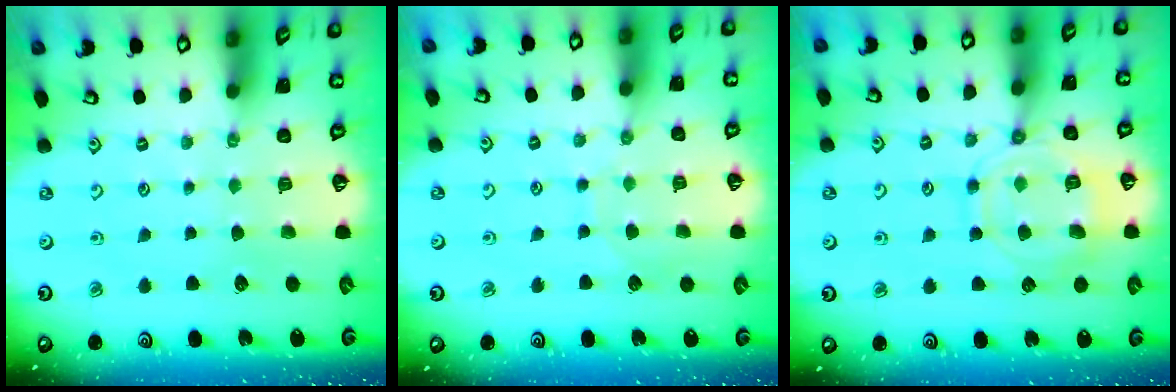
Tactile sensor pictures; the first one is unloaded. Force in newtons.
{"total": 6.7, "press": 6.7, "slide": 0.2}
{"total": 12.3, "press": 12.2, "slide": 1.4}